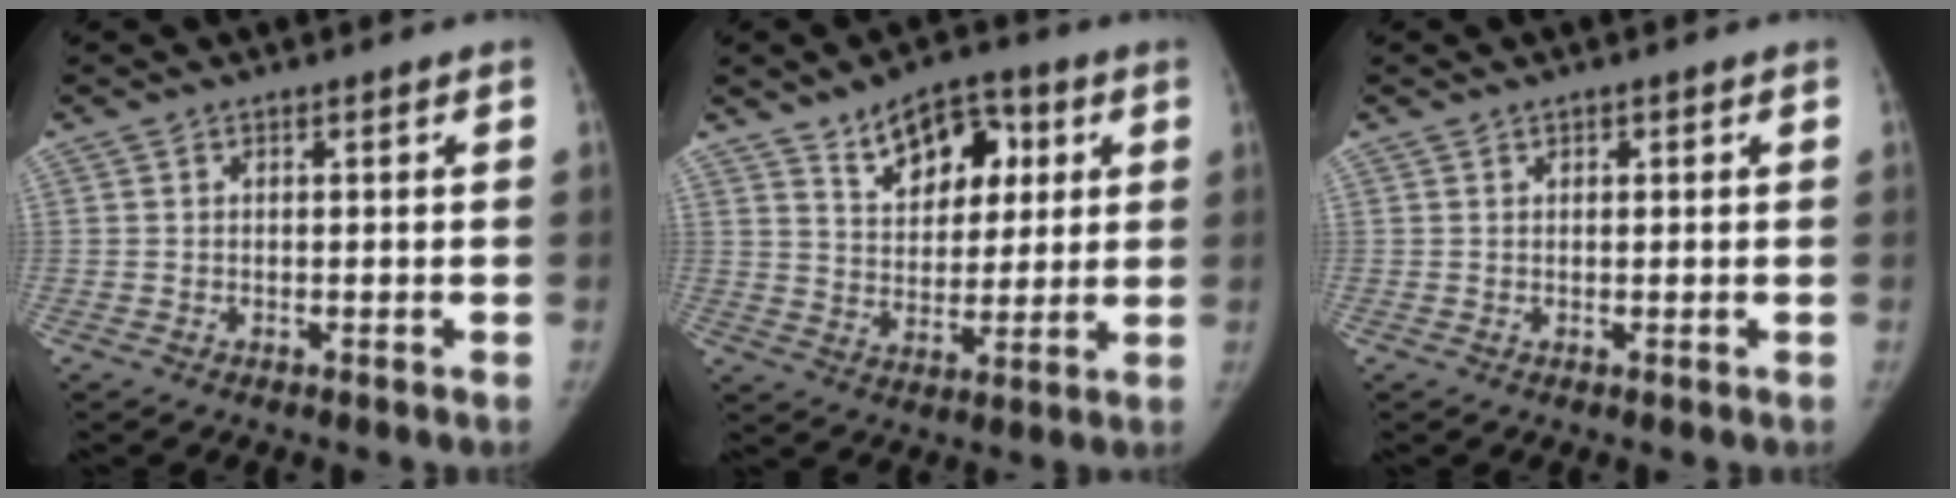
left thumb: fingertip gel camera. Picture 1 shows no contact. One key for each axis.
{"total": 12.6, "fx": 5.9, "fy": 8.0, "fz": 7.8, "tx": -0.067, "ty": -0.024, "tz": 0.096}
{"total": 0.6, "fx": 0.3, "fy": 0.5, "fz": 0.1, "tx": 0.011, "ty": -0.007, "tz": 0.003}